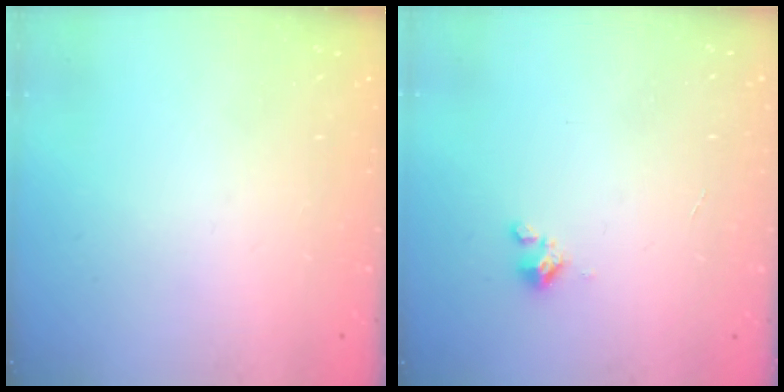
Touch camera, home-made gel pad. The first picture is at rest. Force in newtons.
{"total": 0.9, "press": 0.9, "slide": 0.2}